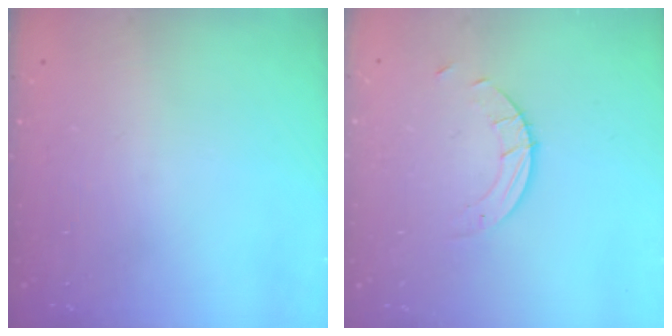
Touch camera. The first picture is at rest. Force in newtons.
{"total": 2.5, "press": 2.5, "slide": 0.2}